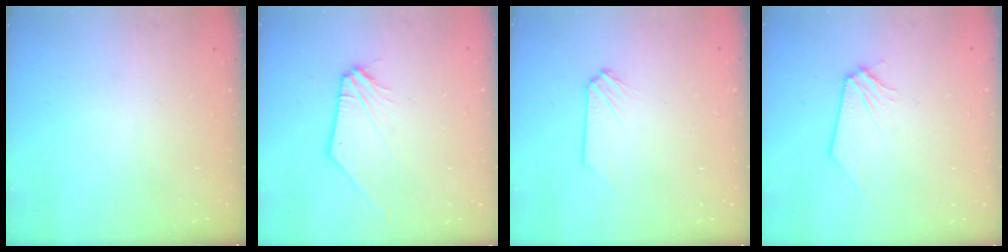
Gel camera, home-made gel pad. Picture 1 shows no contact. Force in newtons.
{"total": 1.9, "press": 1.9, "slide": 0.4}
{"total": 0.0}
{"total": 0.0}